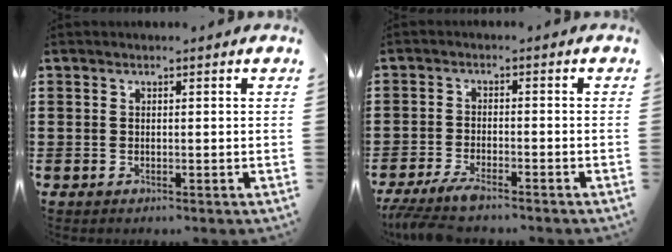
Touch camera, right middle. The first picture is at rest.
{"total": 3.8, "force": [-3.2, 0.4, 2.0], "torque": [-0.054, -0.010, -0.067]}